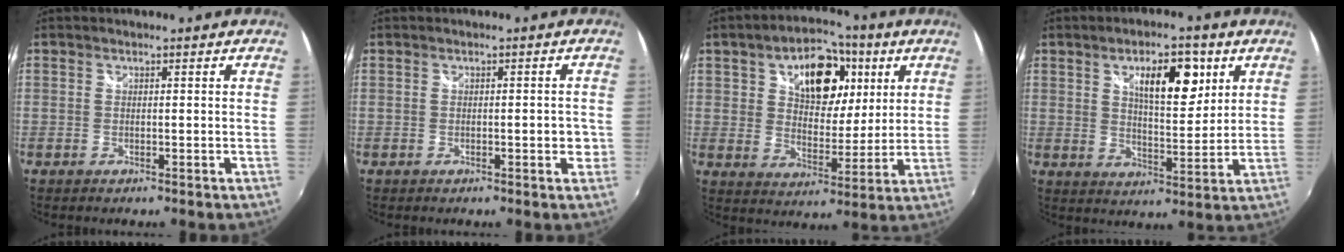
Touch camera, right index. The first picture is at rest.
{"total": 2.1, "force": [-0.6, 0.9, 1.7], "torque": [-0.021, 0.003, -0.005]}
{"total": 16.7, "force": [6.3, 10.3, 11.6], "torque": [-0.199, 0.027, 0.102]}
{"total": 10.7, "force": [4.7, 4.3, 8.6], "torque": [-0.126, 0.007, 0.075]}